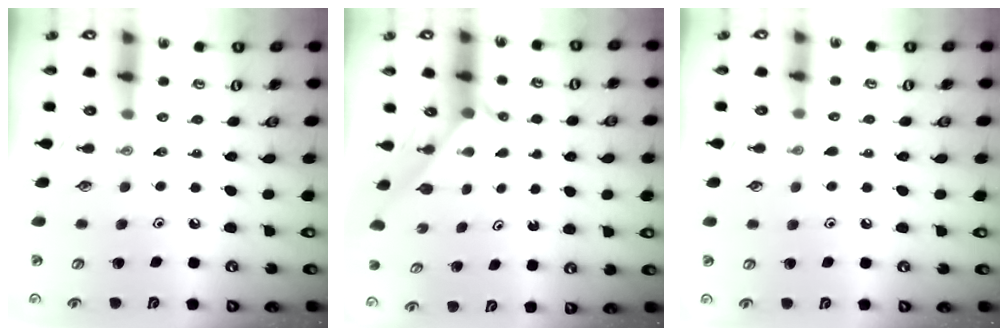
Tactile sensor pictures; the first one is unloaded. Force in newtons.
{"total": 1.9, "press": 1.9, "slide": 0.2}
{"total": 5.8, "press": 5.7, "slide": 0.7}